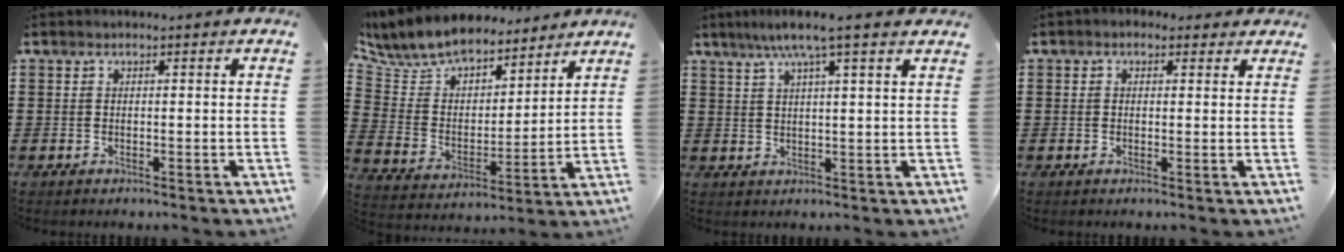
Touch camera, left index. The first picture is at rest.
{"total": 8.4, "force": [7.8, 2.7, 1.2], "torque": [-0.071, -0.054, 0.141]}
{"total": 5.7, "force": [4.0, -0.3, 4.0], "torque": [-0.088, -0.002, 0.068]}
{"total": 1.5, "force": [0.8, 1.2, 0.5], "torque": [-0.014, 0.009, 0.013]}